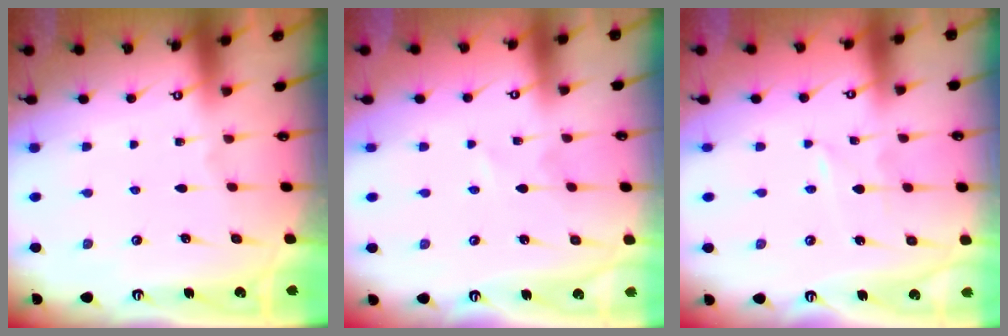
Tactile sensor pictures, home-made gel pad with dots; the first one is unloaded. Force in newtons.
{"total": 0.0}
{"total": 0.9, "press": 0.9, "slide": 0.1}